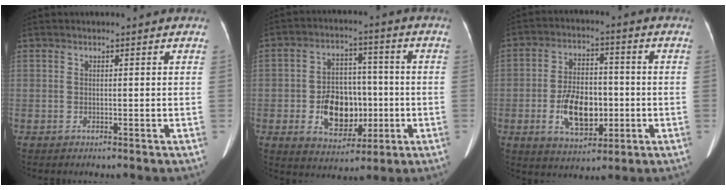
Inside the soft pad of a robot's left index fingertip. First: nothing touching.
{"total": 10.5, "force": [-2.1, 7.0, 7.6], "torque": [-0.136, 0.016, -0.024]}
{"total": 10.0, "force": [-2.3, 5.5, 8.0], "torque": [-0.153, 0.007, -0.033]}